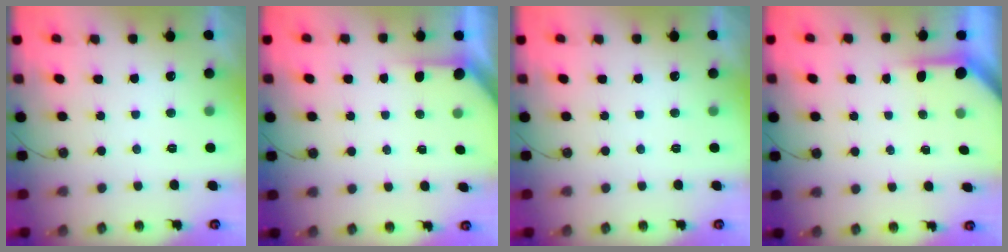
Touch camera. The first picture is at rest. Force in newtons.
{"total": 2.3, "press": 2.3, "slide": 0.3}
{"total": 0.0}
{"total": 3.7, "press": 3.7, "slide": 0.3}